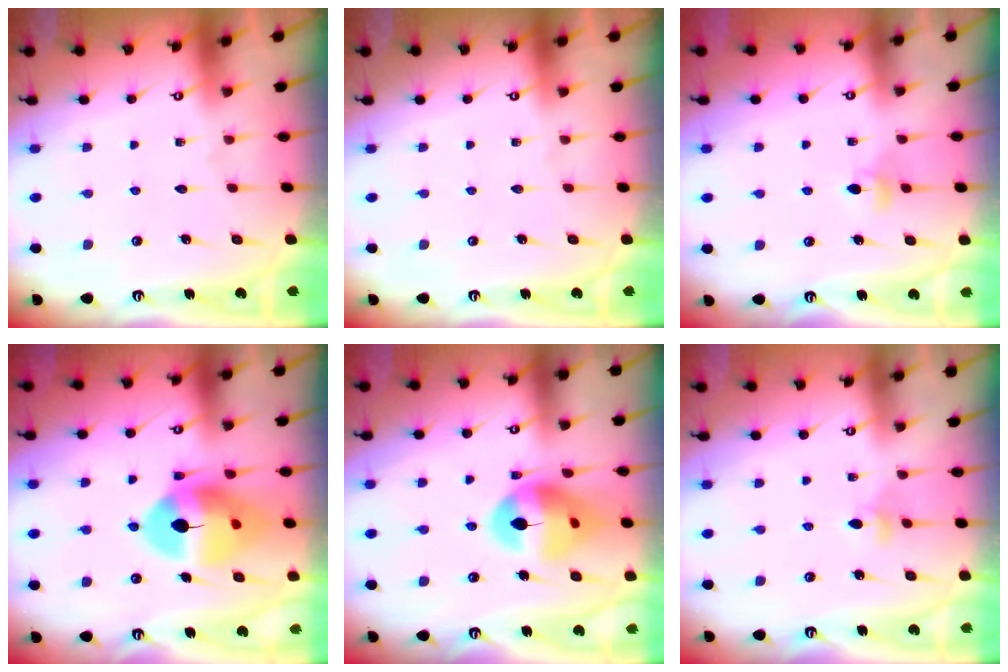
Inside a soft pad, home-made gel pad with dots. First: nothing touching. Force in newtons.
{"total": 0.0}
{"total": 4.0, "press": 4.0, "slide": 0.5}
{"total": 14.9, "press": 14.8, "slide": 2.0}
{"total": 14.0, "press": 13.9, "slide": 1.8}
{"total": 2.9, "press": 2.8, "slide": 0.6}